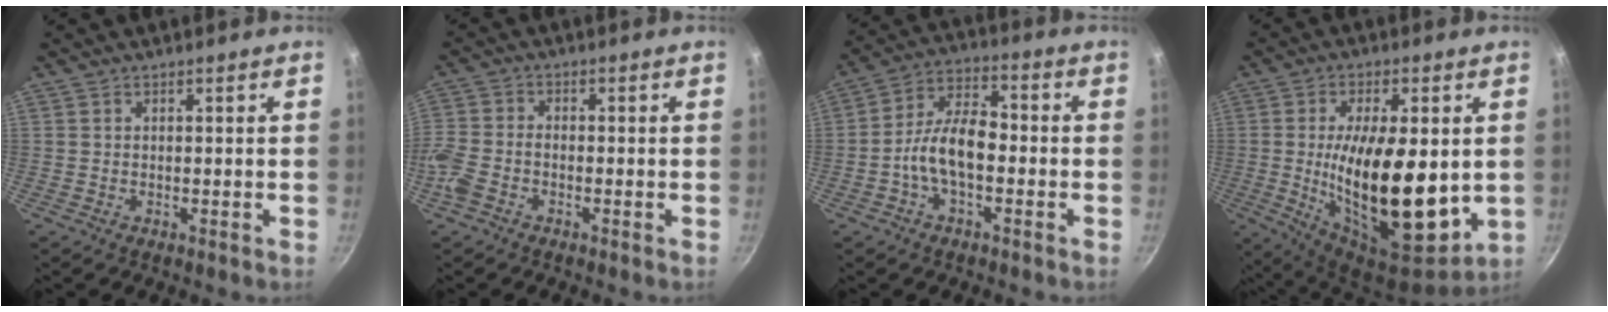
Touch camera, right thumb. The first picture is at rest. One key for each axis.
{"total": 6.2, "fx": -3.3, "fy": 3.8, "fz": 3.7, "tx": -0.089, "ty": 0.019, "tz": -0.083}
{"total": 10.4, "fx": -2.3, "fy": 5.5, "fz": 8.5, "tx": -0.137, "ty": 0.043, "tz": -0.055}
{"total": 23.0, "fx": -0.4, "fy": 10.3, "fz": 20.6, "tx": -0.328, "ty": -0.024, "tz": -0.001}